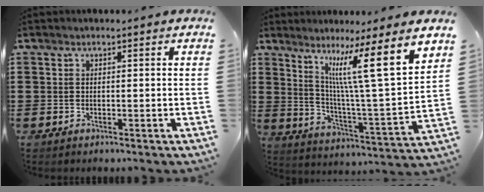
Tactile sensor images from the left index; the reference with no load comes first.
{"total": 12.4, "force": [7.4, 0.1, 9.9], "torque": [-0.178, -0.050, 0.107]}